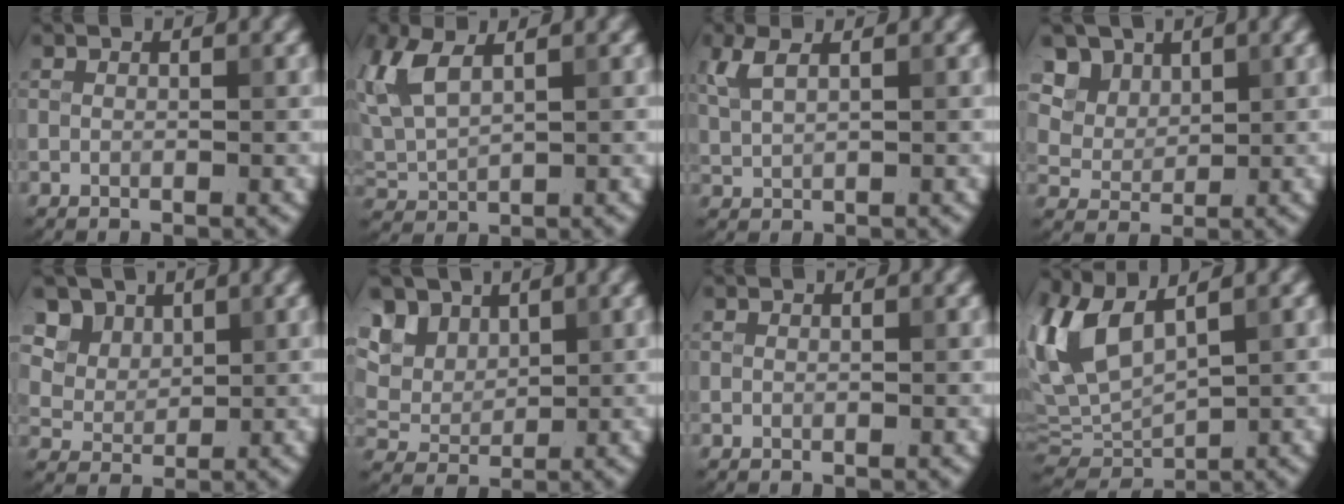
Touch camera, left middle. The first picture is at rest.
{"total": 4.5, "force": [2.1, 2.1, 3.3], "torque": [-0.089, 0.014, 0.047]}
{"total": 2.6, "force": [1.4, 1.0, 1.9], "torque": [-0.048, 0.004, 0.033]}
{"total": 7.2, "force": [4.3, 5.0, 3.0], "torque": [-0.077, 0.000, 0.077]}
{"total": 6.5, "force": [4.0, 4.5, 2.6], "torque": [-0.070, -0.003, 0.077]}
{"total": 6.8, "force": [3.9, 4.4, 3.3], "torque": [-0.095, 0.002, 0.068]}
{"total": 0.0}
{"total": 7.0, "force": [3.1, 3.3, 5.4], "torque": [-0.133, 0.009, 0.061]}